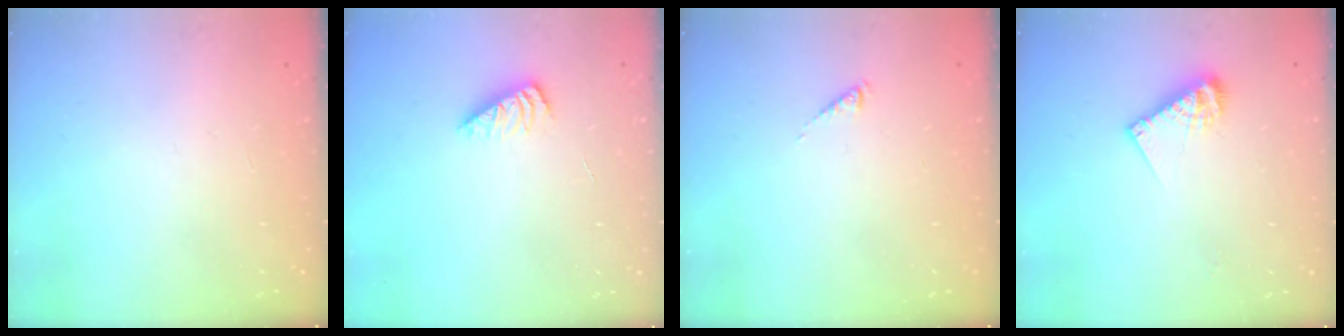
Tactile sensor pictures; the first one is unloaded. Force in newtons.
{"total": 2.5, "press": 2.5, "slide": 0.4}
{"total": 0.0}
{"total": 8.9, "press": 8.8, "slide": 0.6}